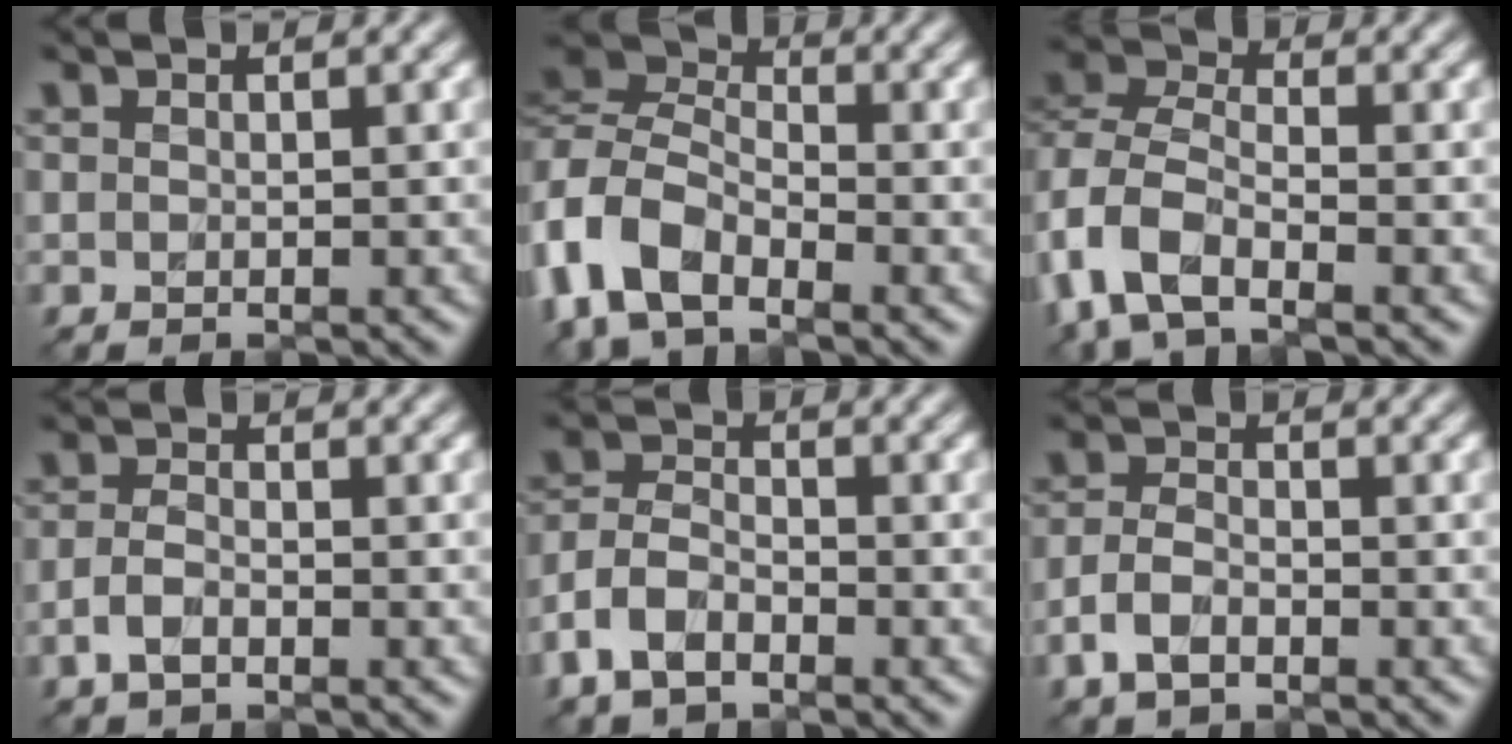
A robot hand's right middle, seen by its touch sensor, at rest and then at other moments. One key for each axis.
{"total": 8.4, "fx": -4.4, "fy": 5.0, "fz": 5.2, "tx": -0.123, "ty": -0.008, "tz": -0.104}
{"total": 7.1, "fx": -3.5, "fy": 3.9, "fz": 4.7, "tx": -0.107, "ty": -0.002, "tz": -0.081}
{"total": 2.0, "fx": -1.0, "fy": 0.9, "fz": 1.4, "tx": -0.031, "ty": 0.002, "tz": -0.024}
{"total": 4.1, "fx": -2.5, "fy": 2.3, "fz": 2.3, "tx": -0.049, "ty": 0.003, "tz": -0.060}
{"total": 3.0, "fx": -1.6, "fy": 1.7, "fz": 1.8, "tx": -0.040, "ty": 0.002, "tz": -0.039}